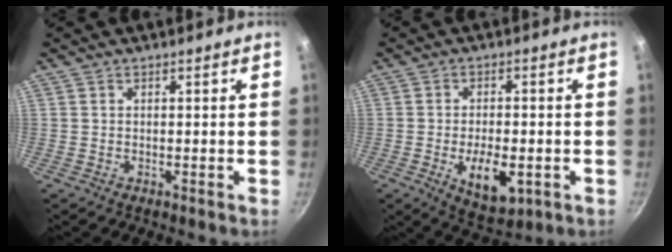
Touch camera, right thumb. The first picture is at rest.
{"total": 9.6, "force": [-2.7, 4.8, 7.9], "torque": [-0.108, -0.001, -0.029]}